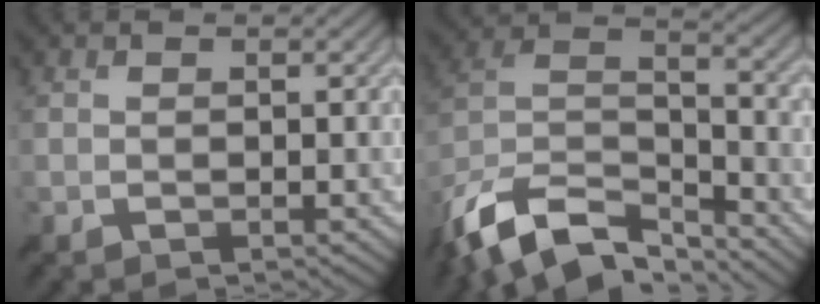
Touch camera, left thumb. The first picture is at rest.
{"total": 14.5, "force": [-10.9, 5.8, 7.5], "torque": [-0.187, -0.009, -0.199]}